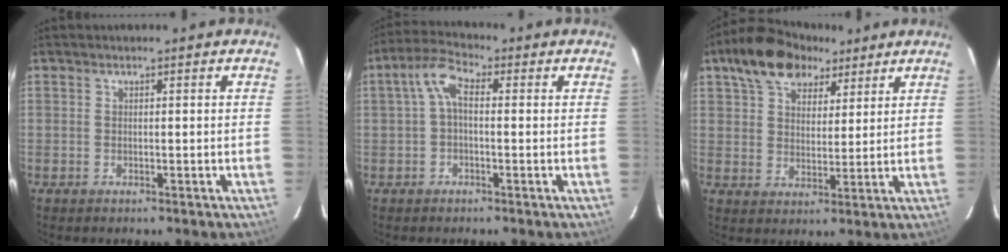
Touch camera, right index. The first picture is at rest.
{"total": 5.0, "force": [0.2, 2.6, 4.3], "torque": [-0.090, 0.021, 0.004]}
{"total": 13.9, "force": [8.7, 7.9, 7.5], "torque": [-0.140, 0.044, 0.146]}